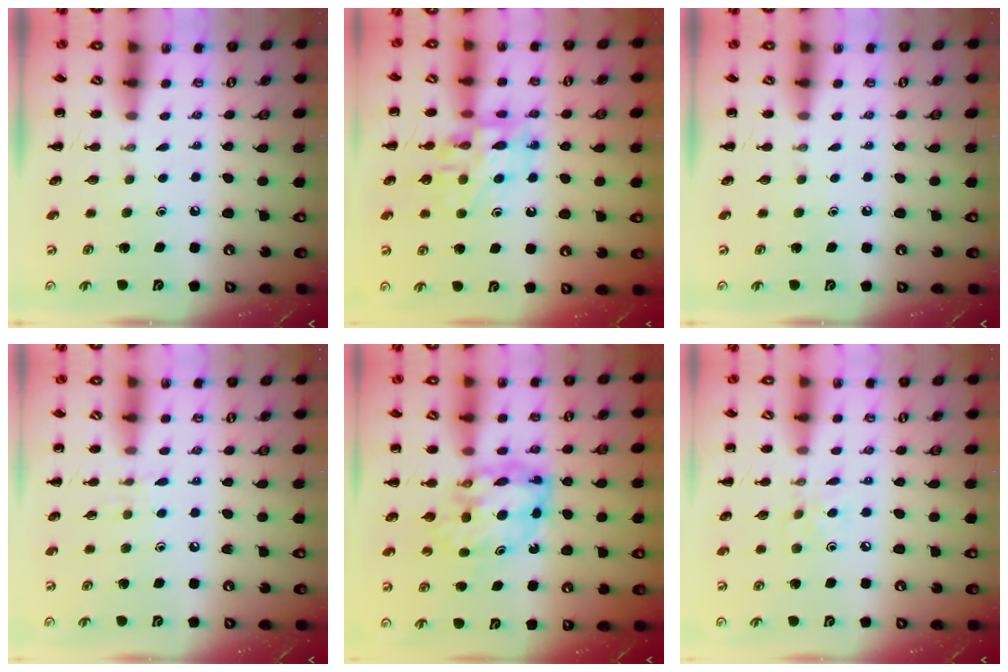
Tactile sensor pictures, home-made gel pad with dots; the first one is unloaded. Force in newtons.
{"total": 12.8, "press": 12.6, "slide": 1.8}
{"total": 0.0}
{"total": 4.8, "press": 4.4, "slide": 1.9}
{"total": 8.2, "press": 8.0, "slide": 1.6}
{"total": 3.9, "press": 3.6, "slide": 1.3}